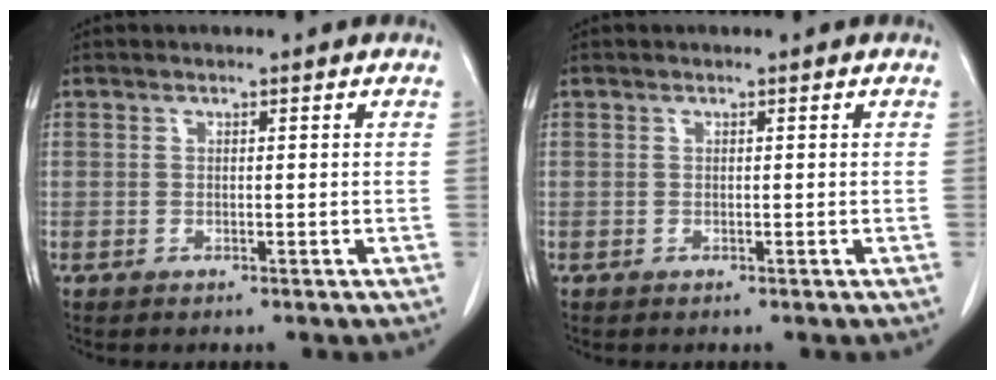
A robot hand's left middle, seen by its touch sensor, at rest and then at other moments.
{"total": 0.0}